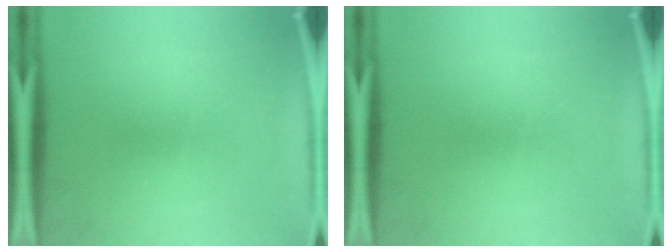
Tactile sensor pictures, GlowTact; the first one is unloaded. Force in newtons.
{"total": 0.0}